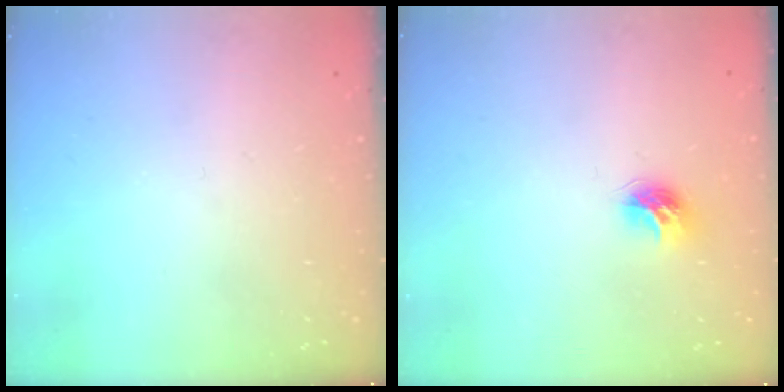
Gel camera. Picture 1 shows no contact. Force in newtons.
{"total": 7.8, "press": 7.8, "slide": 0.4}